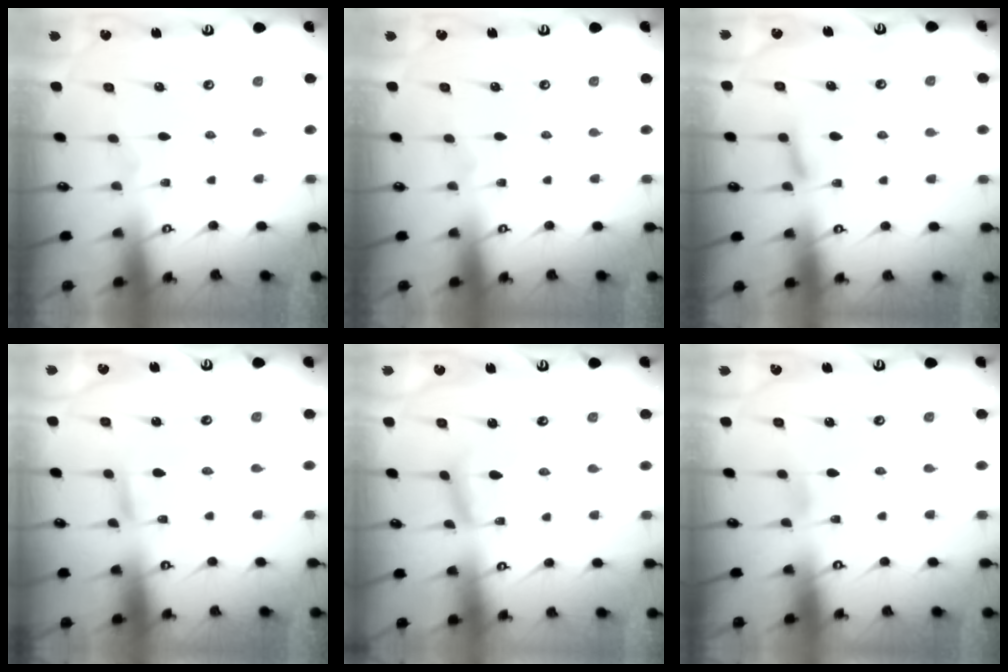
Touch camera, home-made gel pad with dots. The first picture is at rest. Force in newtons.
{"total": 0.0}
{"total": 5.9, "press": 5.9, "slide": 0.7}
{"total": 2.4, "press": 2.4, "slide": 0.1}
{"total": 8.2, "press": 8.1, "slide": 0.6}
{"total": 2.5, "press": 2.5, "slide": 0.2}